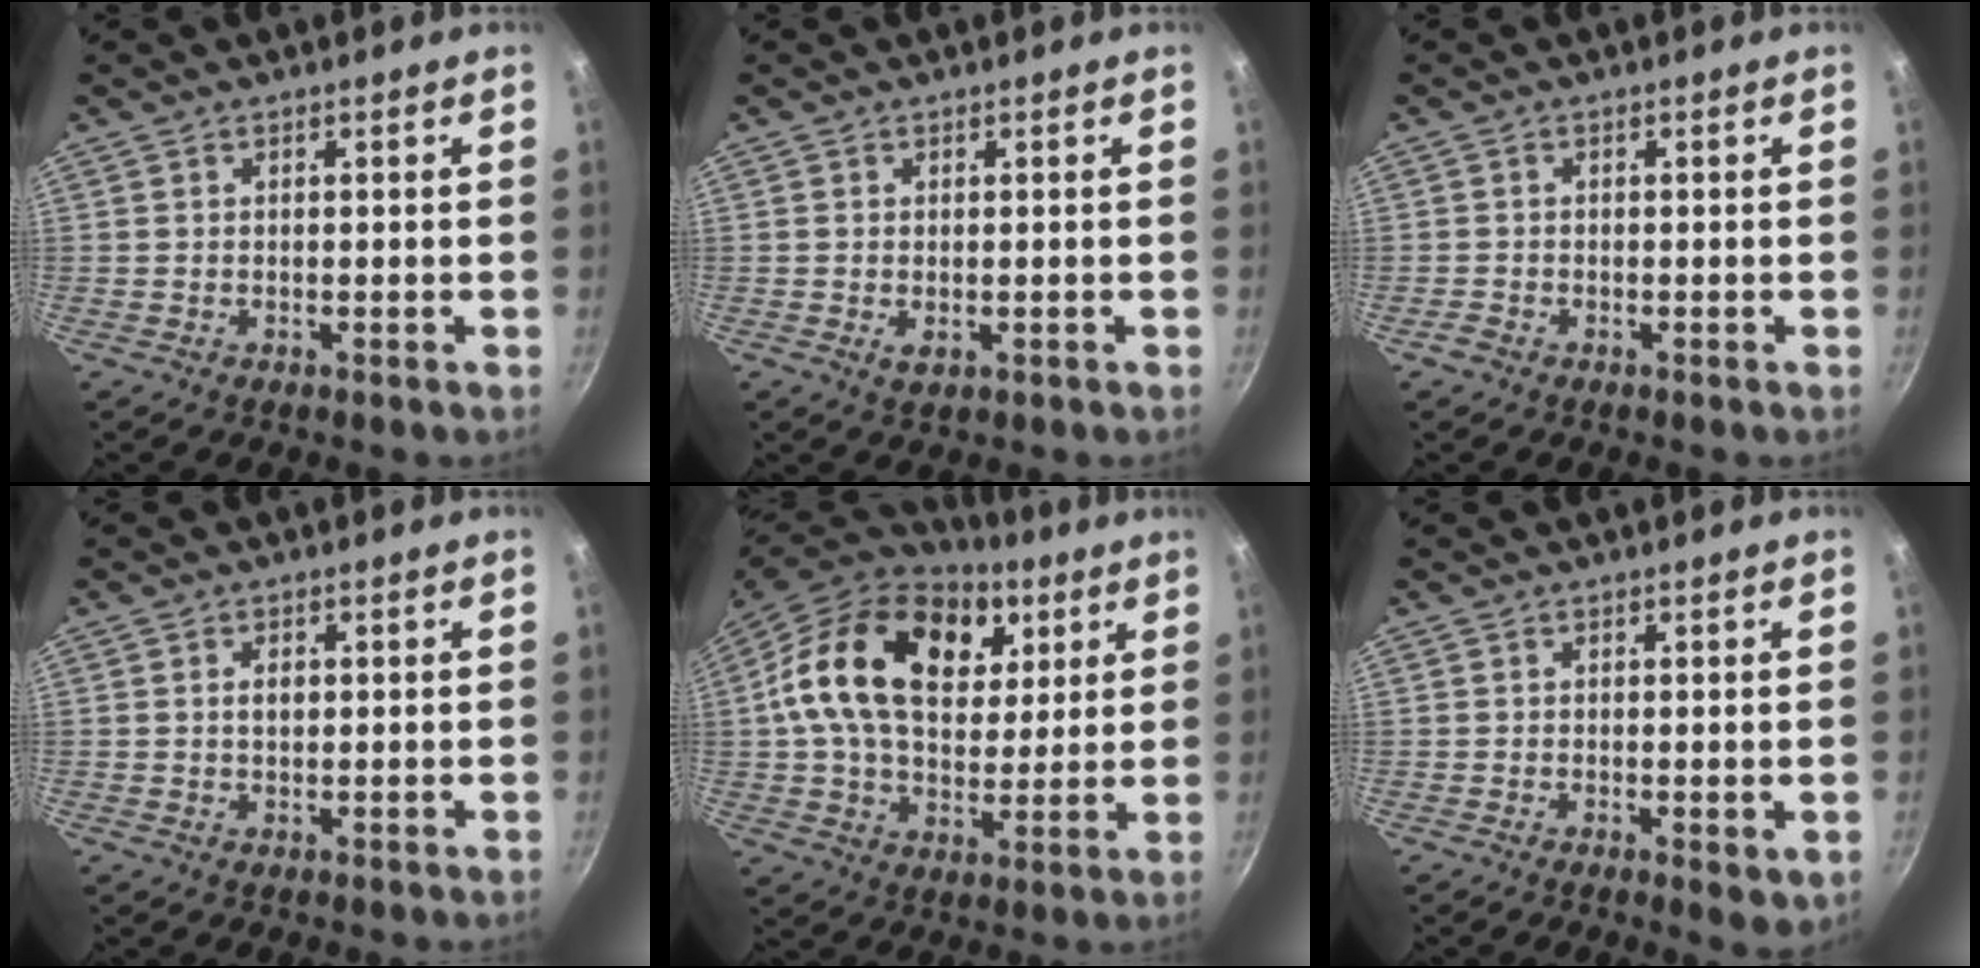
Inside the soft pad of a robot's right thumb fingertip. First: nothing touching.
{"total": 1.7, "force": [-0.2, 1.0, 1.3], "torque": [-0.022, -0.005, -0.003]}
{"total": 1.5, "force": [-1.0, 1.0, 0.4], "torque": [-0.010, 0.006, -0.020]}
{"total": 2.0, "force": [0.3, 1.3, 1.5], "torque": [-0.017, 0.003, 0.006]}
{"total": 24.3, "force": [7.8, 16.0, 16.5], "torque": [-0.262, -0.003, 0.122]}
{"total": 2.7, "force": [-0.4, 1.1, 2.4], "torque": [-0.036, -0.010, -0.005]}